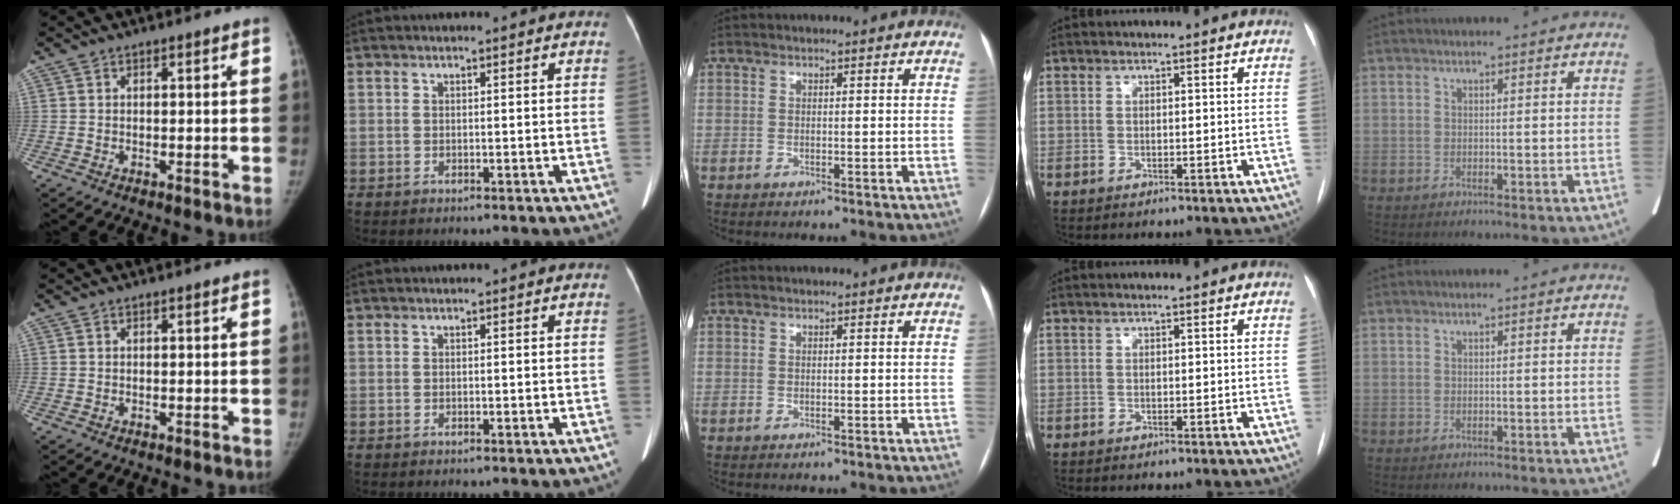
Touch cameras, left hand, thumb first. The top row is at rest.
{}